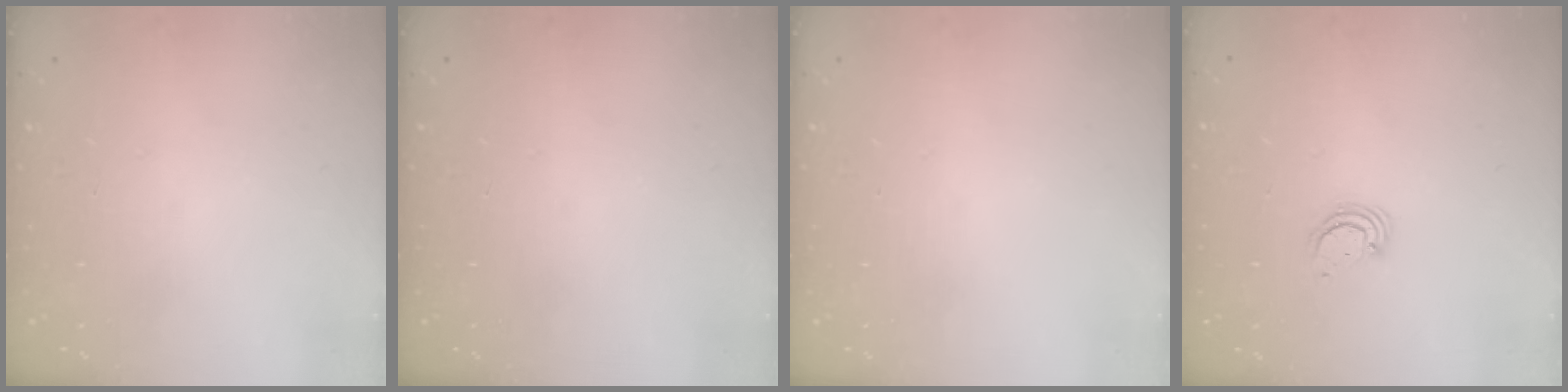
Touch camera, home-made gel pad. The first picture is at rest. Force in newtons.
{"total": 0.0}
{"total": 0.0}
{"total": 2.3, "press": 2.3, "slide": 0.1}